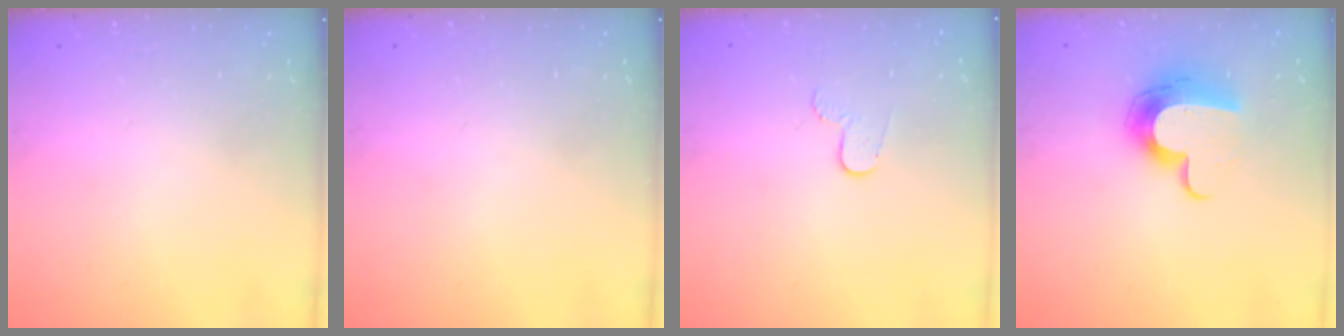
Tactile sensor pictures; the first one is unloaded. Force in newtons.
{"total": 0.0}
{"total": 4.9, "press": 4.8, "slide": 0.4}
{"total": 12.2, "press": 12.2, "slide": 0.3}